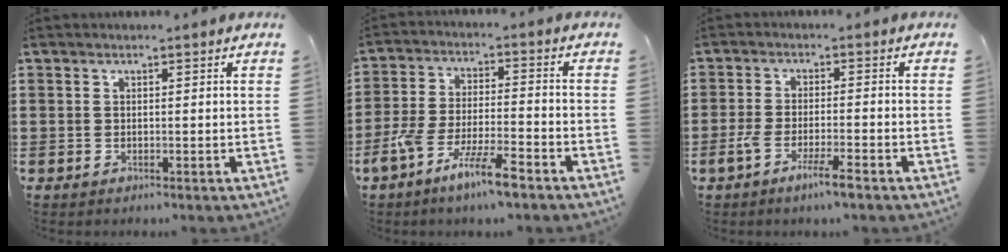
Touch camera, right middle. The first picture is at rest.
{"total": 8.7, "force": [-6.5, 0.8, 5.8], "torque": [-0.123, -0.006, -0.124]}
{"total": 4.8, "force": [-2.8, 0.6, 3.8], "torque": [-0.082, -0.009, -0.053]}